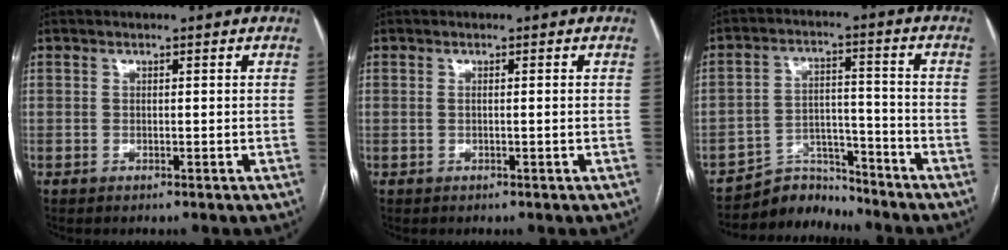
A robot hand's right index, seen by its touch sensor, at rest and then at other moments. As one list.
[{"total": 0.8, "force": [-0.1, -0.1, 0.8], "torque": [-0.014, 0.001, 0.001]}, {"total": 6.7, "force": [-6.4, 1.7, -1.0], "torque": [0.025, 0.024, -0.111]}]